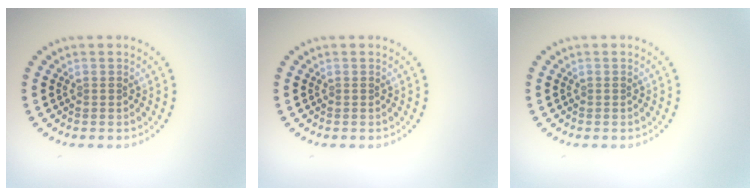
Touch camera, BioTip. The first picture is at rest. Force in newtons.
{"total": 0.0}
{"total": 0.0}